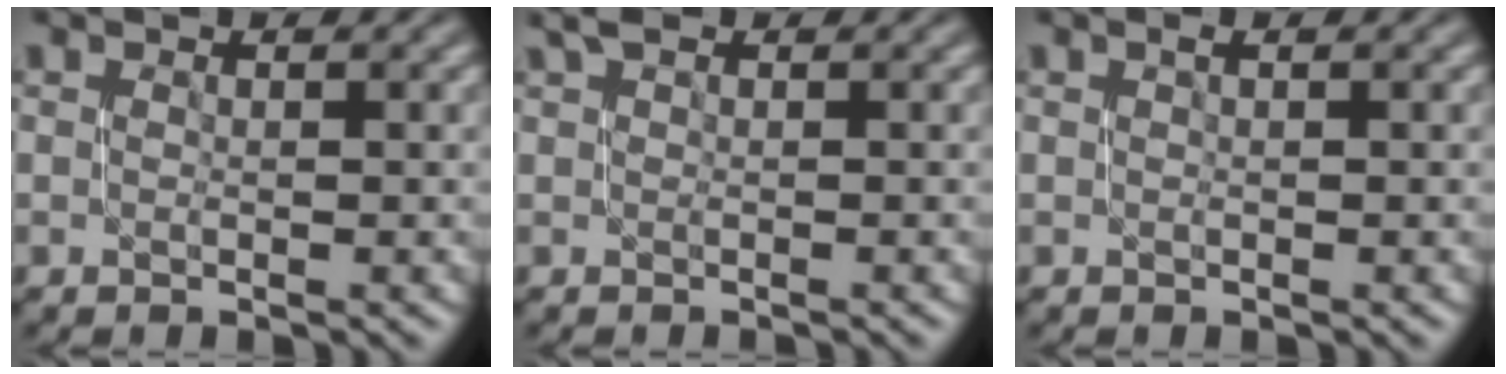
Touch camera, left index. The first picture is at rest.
{"total": 1.2, "force": [1.0, 0.2, 0.6], "torque": [-0.007, 0.002, 0.017]}
{"total": 0.5, "force": [0.3, 0.1, 0.5], "torque": [-0.009, 0.004, 0.005]}